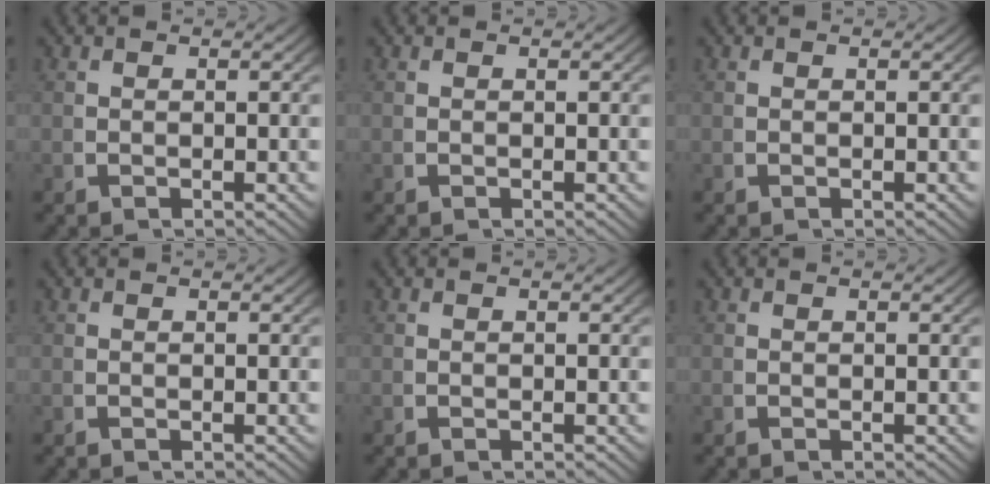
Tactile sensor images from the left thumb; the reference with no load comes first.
{"total": 0.0}
{"total": 0.0}
{"total": 0.0}
{"total": 0.0}
{"total": 0.0}